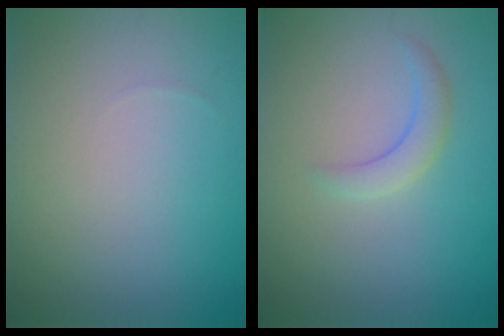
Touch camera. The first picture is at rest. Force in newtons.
{"total": 1.9, "press": 1.9, "slide": 0.1}